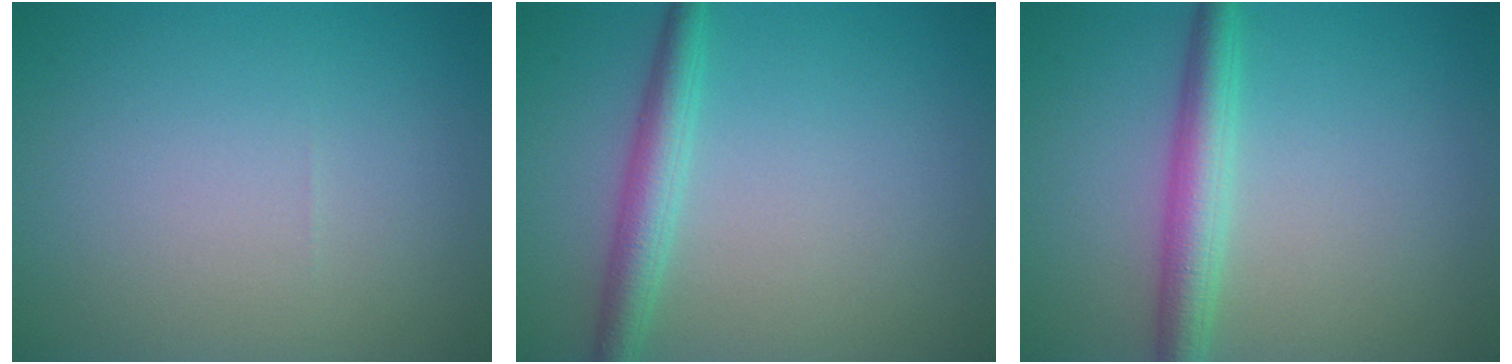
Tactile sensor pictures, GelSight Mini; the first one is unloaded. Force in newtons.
{"total": 3.0, "press": 3.0, "slide": 0.1}
{"total": 3.7, "press": 3.7, "slide": 0.1}